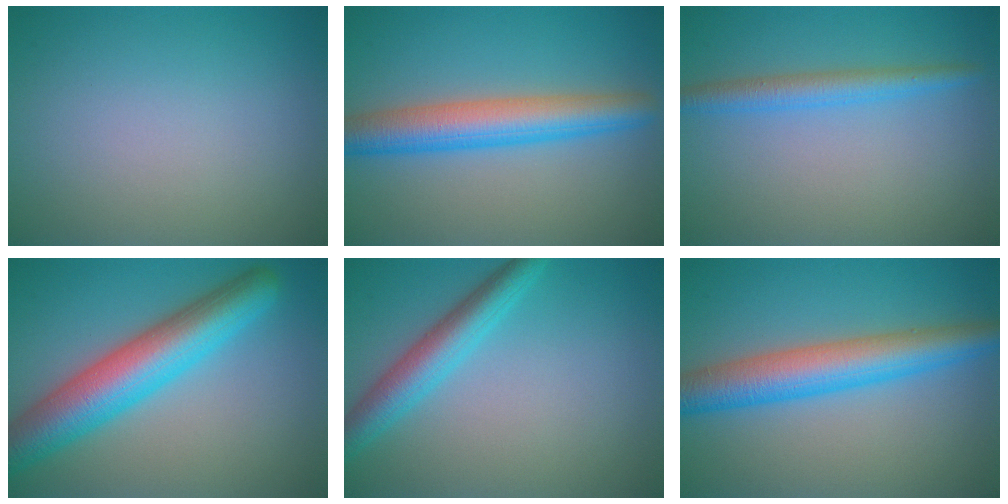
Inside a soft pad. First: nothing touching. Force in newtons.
{"total": 5.9, "press": 5.9, "slide": 0.3}
{"total": 2.7, "press": 2.7, "slide": 0.1}
{"total": 8.3, "press": 8.3, "slide": 0.2}
{"total": 4.0, "press": 4.0, "slide": 0.1}
{"total": 6.5, "press": 6.5, "slide": 0.1}